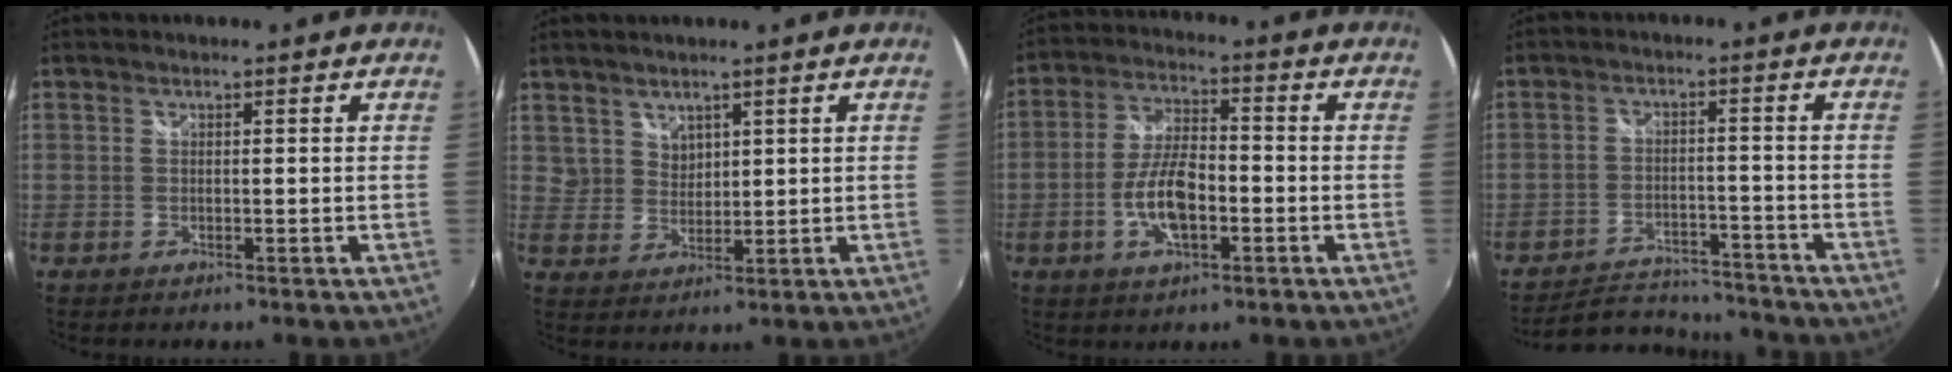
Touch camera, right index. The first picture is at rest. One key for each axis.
{"total": 4.5, "fx": 3.5, "fy": 2.8, "fz": 0.5, "tx": 0.001, "ty": 0.009, "tz": 0.073}
{"total": 9.4, "fx": -3.0, "fy": 3.8, "fz": 8.0, "tx": -0.162, "ty": 0.004, "tz": -0.054}
{"total": 13.2, "fx": -12.1, "fy": 4.3, "fz": 3.1, "tx": -0.084, "ty": 0.019, "tz": -0.167}